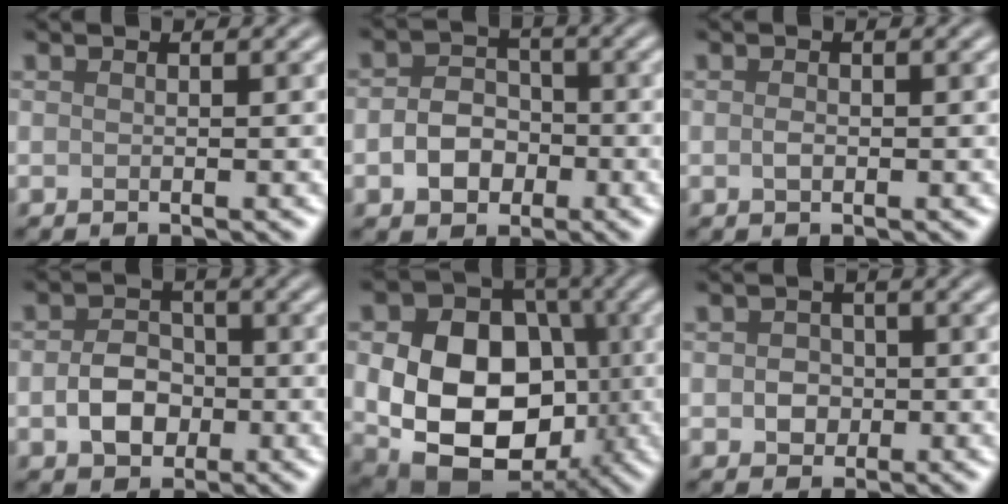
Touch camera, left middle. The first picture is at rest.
{"total": 3.8, "force": [-1.1, 3.0, 2.0], "torque": [-0.033, 0.001, -0.023]}
{"total": 0.8, "force": [-0.1, 0.5, 0.6], "torque": [-0.013, -0.002, -0.002]}
{"total": 3.8, "force": [-0.9, 2.9, 2.2], "torque": [-0.040, 0.001, -0.021]}
{"total": 13.7, "force": [-1.3, 10.2, 9.0], "torque": [-0.132, -0.022, -0.017]}
{"total": 2.1, "force": [-0.2, 1.8, 0.9], "torque": [-0.012, -0.002, -0.007]}